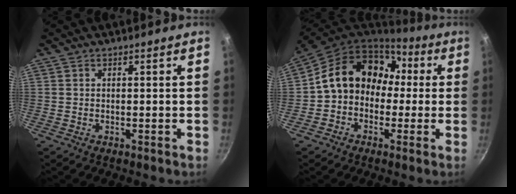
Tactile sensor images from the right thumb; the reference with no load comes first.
{"total": 16.1, "force": [1.2, 13.1, 9.3], "torque": [-0.116, 0.058, 0.005]}